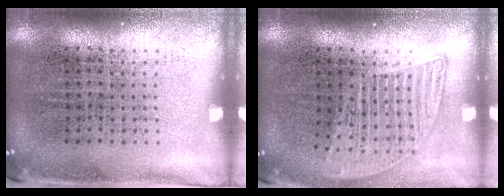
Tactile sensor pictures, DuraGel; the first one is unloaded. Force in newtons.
{"total": 1.2, "press": 1.1, "slide": 0.5}